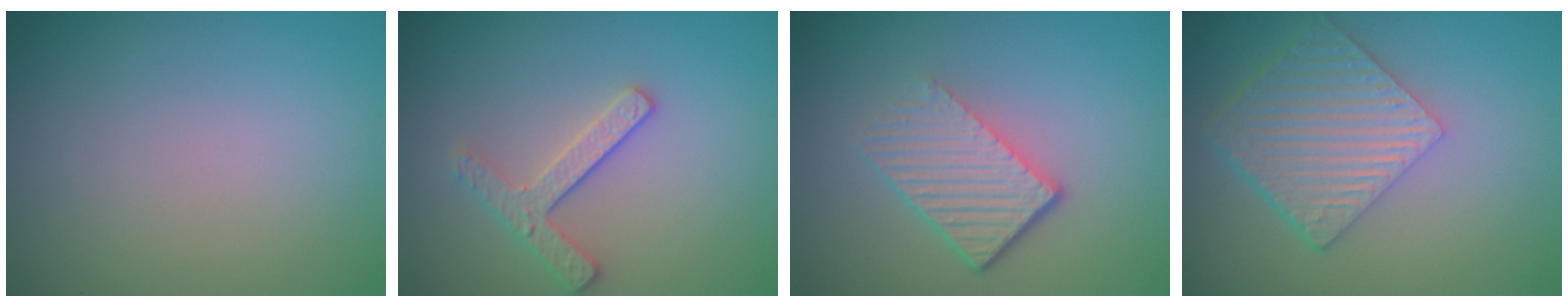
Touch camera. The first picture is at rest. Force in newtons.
{"total": 2.5, "press": 2.4, "slide": 0.7}
{"total": 4.5, "press": 2.8, "slide": 3.5}
{"total": 6.1, "press": 4.2, "slide": 4.4}